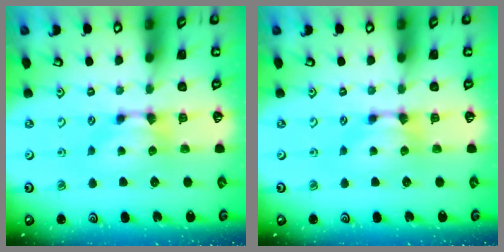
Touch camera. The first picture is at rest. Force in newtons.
{"total": 0.0}